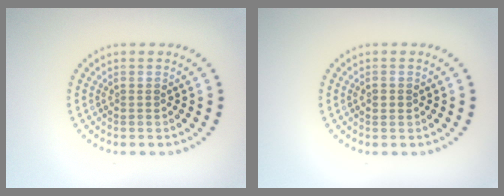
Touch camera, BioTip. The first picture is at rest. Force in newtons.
{"total": 1.1, "press": 1.1, "slide": 0.1}